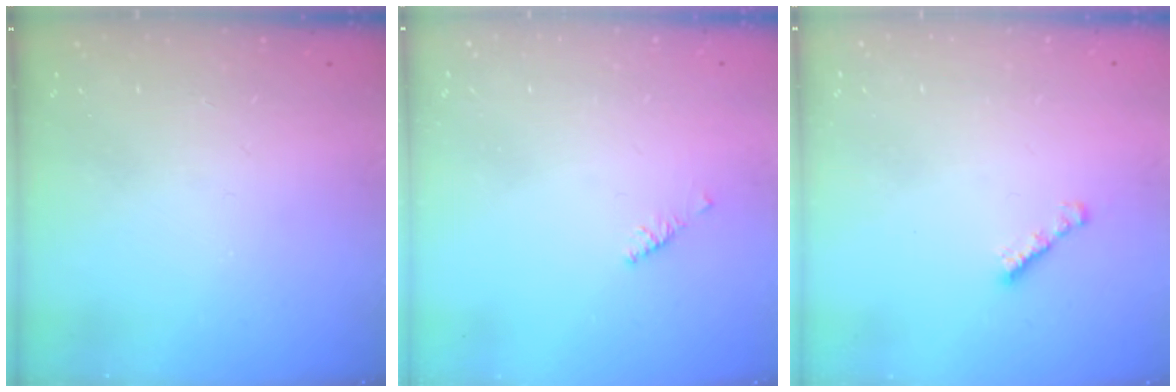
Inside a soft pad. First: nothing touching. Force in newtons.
{"total": 2.1, "press": 2.0, "slide": 0.6}
{"total": 1.9, "press": 1.9, "slide": 0.5}